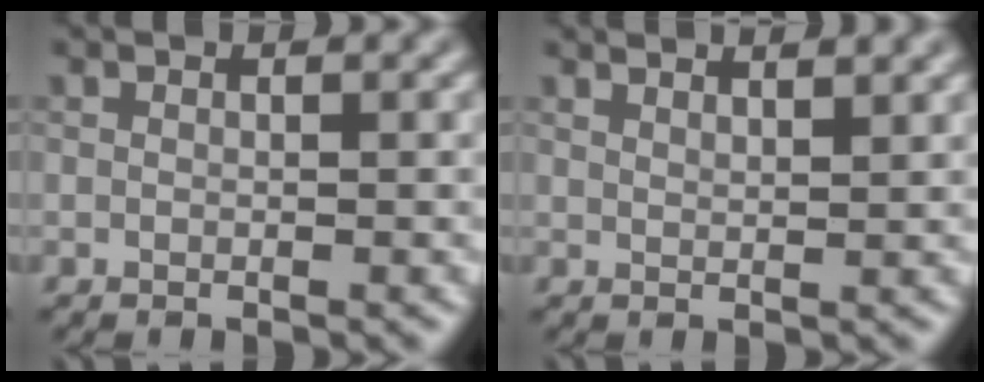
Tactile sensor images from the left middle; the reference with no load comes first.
{"total": 3.1, "force": [2.4, 1.1, 1.6], "torque": [0.004, 0.013, 0.010]}